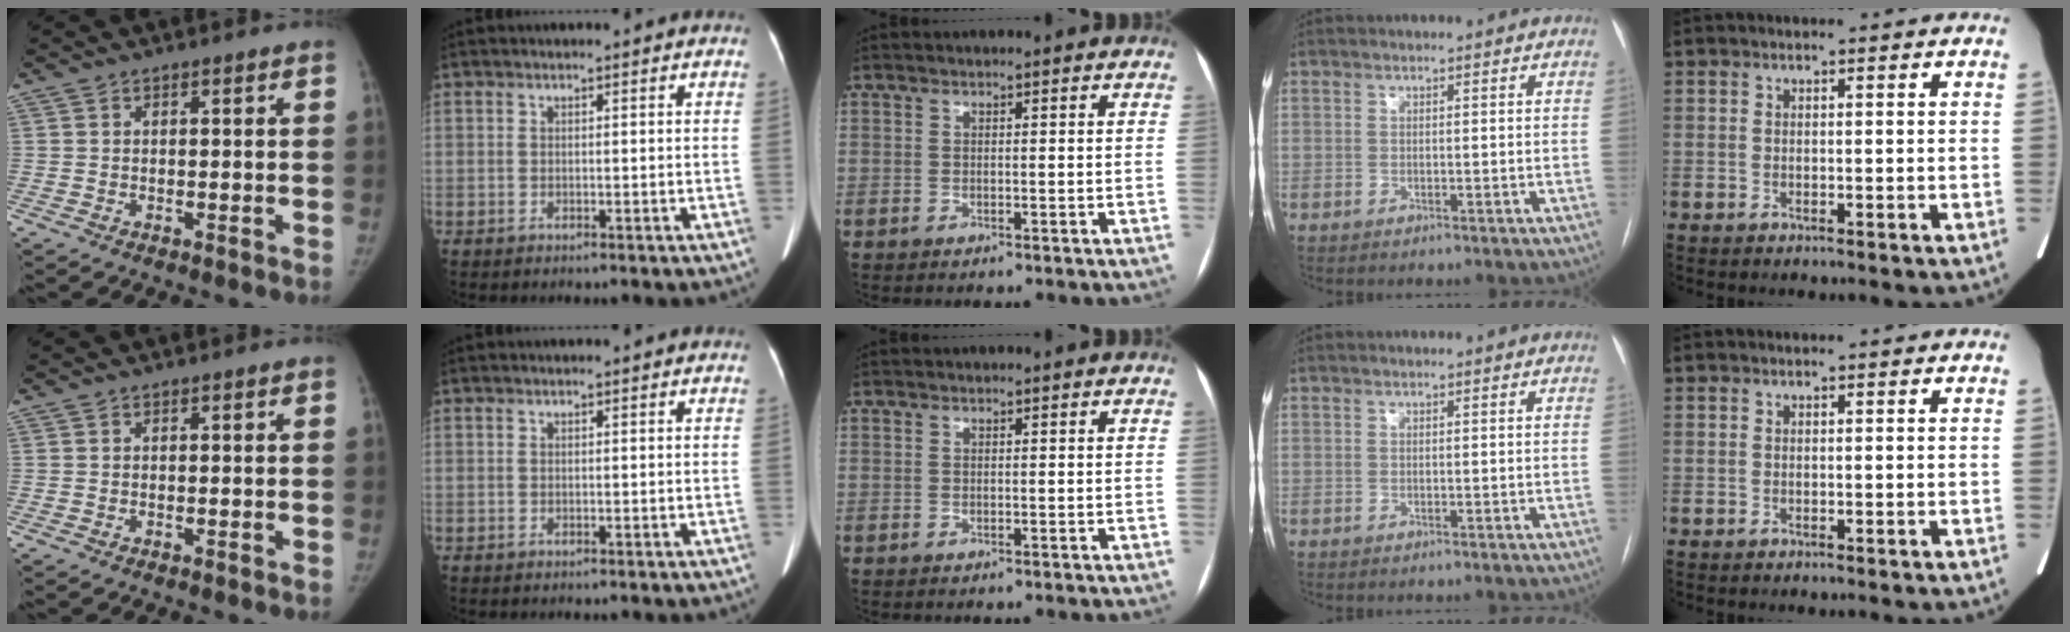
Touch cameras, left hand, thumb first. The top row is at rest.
{}